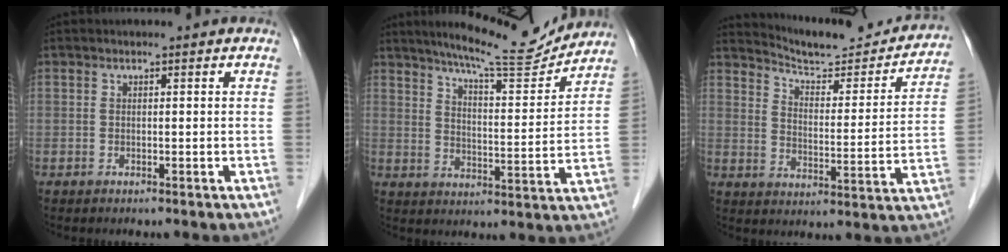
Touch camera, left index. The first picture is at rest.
{"total": 12.4, "force": [11.6, 0.4, 4.4], "torque": [-0.073, -0.014, 0.170]}
{"total": 16.6, "force": [16.0, 2.0, 3.9], "torque": [-0.053, -0.042, 0.213]}